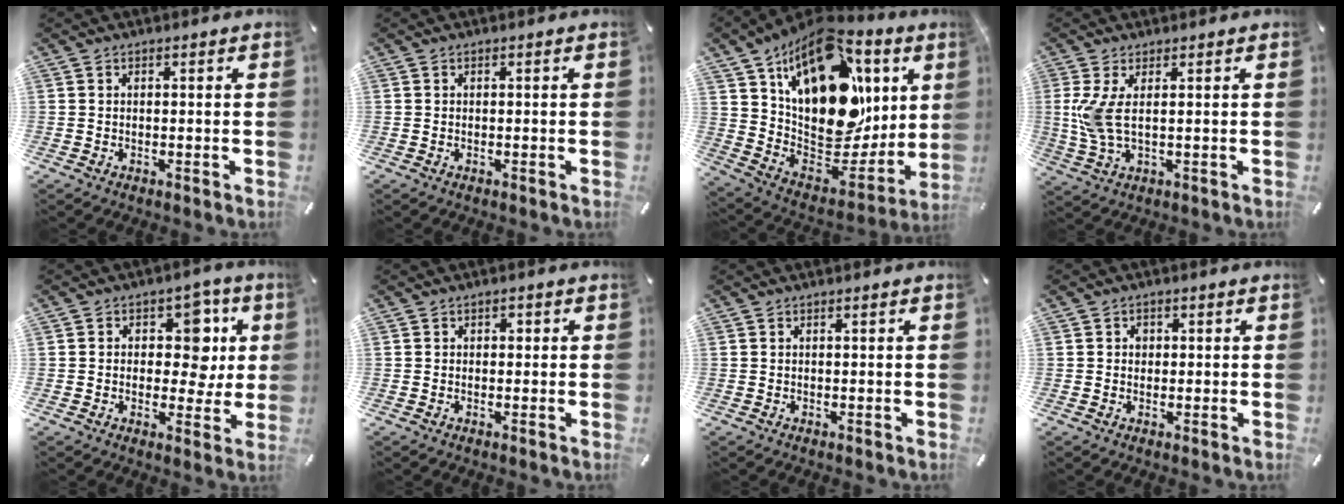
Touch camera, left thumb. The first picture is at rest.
{"total": 0.0}
{"total": 24.6, "force": [8.5, 15.8, 16.8], "torque": [-0.266, -0.074, 0.161]}
{"total": 7.4, "force": [1.4, 2.5, 6.8], "torque": [-0.153, -0.010, 0.023]}
{"total": 11.4, "force": [2.3, 8.3, 7.4], "torque": [-0.083, -0.013, 0.038]}
{"total": 1.3, "force": [0.1, 1.2, 0.6], "torque": [-0.005, 0.005, -0.003]}
{"total": 0.0}
{"total": 1.7, "force": [0.1, 1.6, 0.6], "torque": [0.002, 0.000, -0.004]}